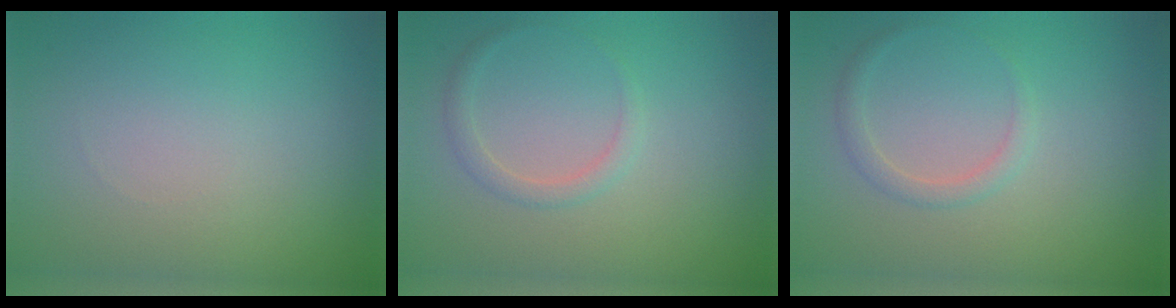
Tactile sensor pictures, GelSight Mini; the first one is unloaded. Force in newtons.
{"total": 1.3, "press": 1.3, "slide": 0.1}
{"total": 1.3, "press": 1.3, "slide": 0.1}